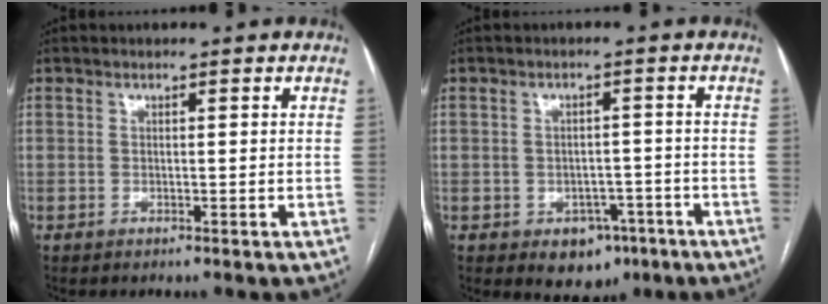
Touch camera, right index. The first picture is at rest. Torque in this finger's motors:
{"motor_torque": [-0.40, -0.34, -0.14, -0.05]}